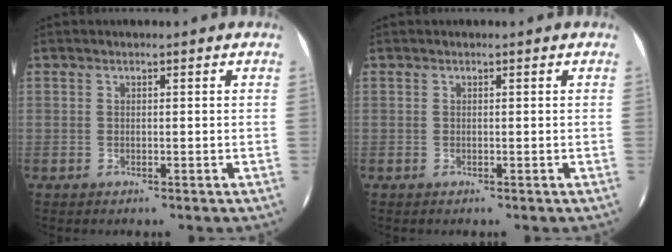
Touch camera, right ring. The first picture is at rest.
{"total": 0.0}